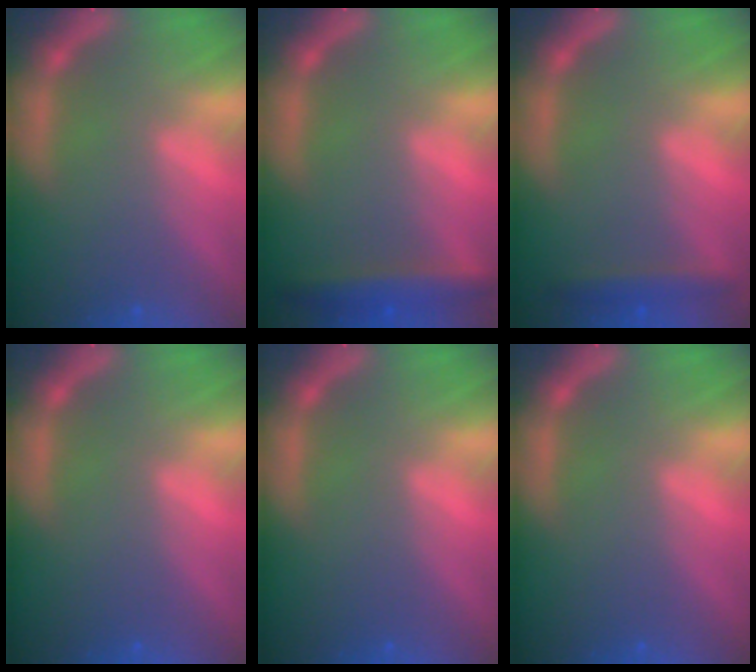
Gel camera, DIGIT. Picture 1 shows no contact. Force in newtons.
{"total": 4.0}
{"total": 2.4}
{"total": 0.0}
{"total": 0.0}
{"total": 0.0}